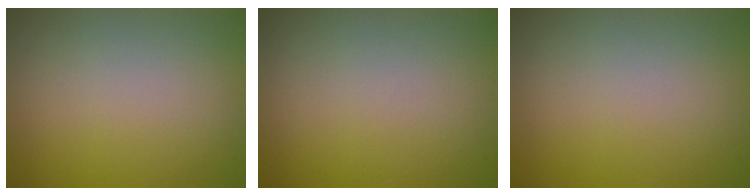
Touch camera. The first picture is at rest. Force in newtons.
{"total": 0.0}
{"total": 0.0}